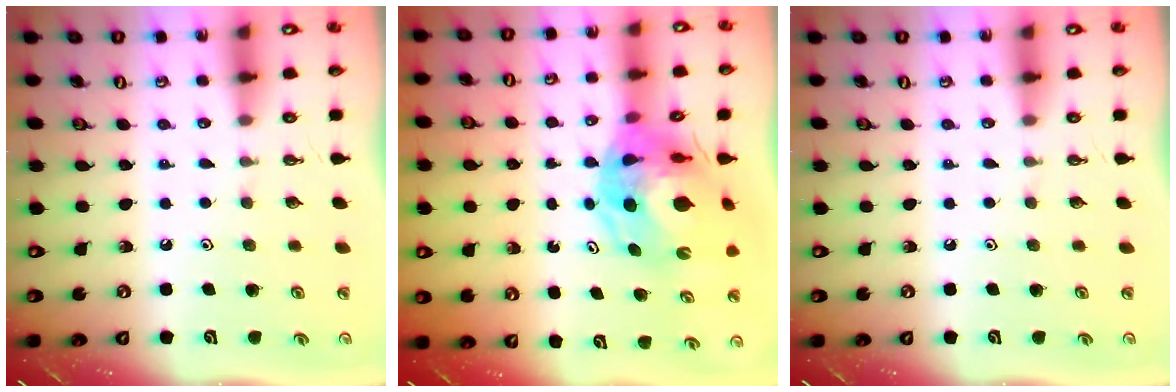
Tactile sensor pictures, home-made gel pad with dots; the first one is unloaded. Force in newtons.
{"total": 13.7, "press": 13.6, "slide": 1.6}
{"total": 0.0}